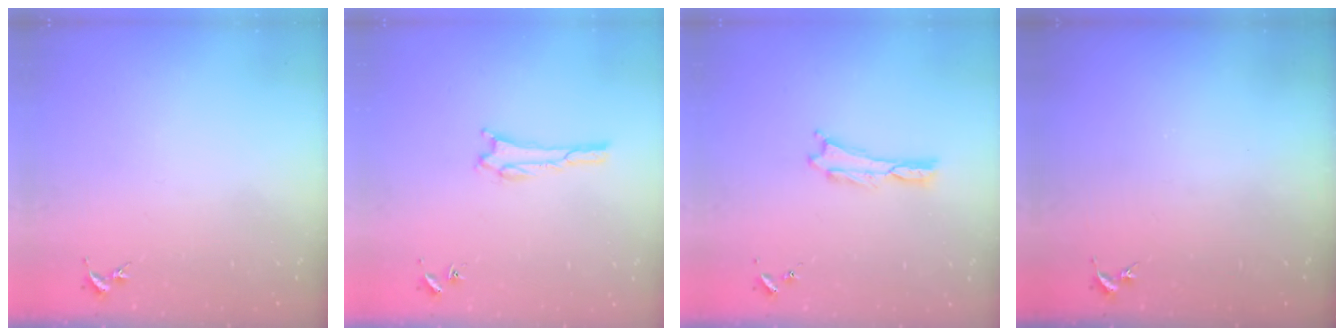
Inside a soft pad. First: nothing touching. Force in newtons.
{"total": 1.5, "press": 1.5, "slide": 0.2}
{"total": 0.0}
{"total": 0.0}